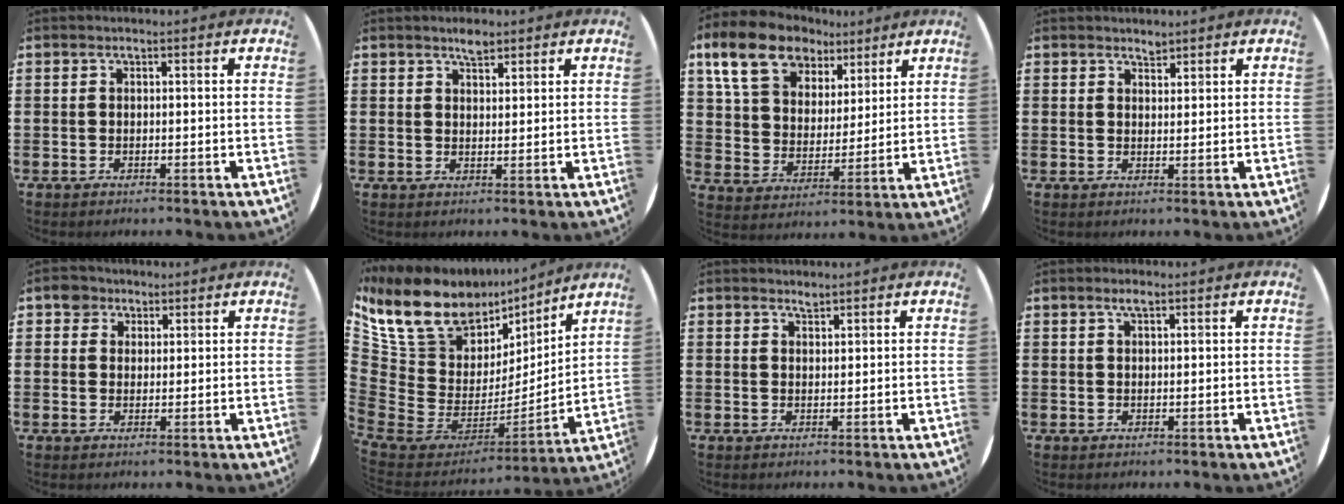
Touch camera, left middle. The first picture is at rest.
{"total": 2.4, "force": [2.1, 0.8, 0.9], "torque": [-0.012, 0.001, 0.037]}
{"total": 12.2, "force": [8.9, 7.0, 4.5], "torque": [-0.116, -0.016, 0.168]}
{"total": 1.5, "force": [1.4, 0.4, 0.1], "torque": [0.004, -0.002, 0.025]}
{"total": 3.0, "force": [2.2, 2.1, 0.2], "torque": [0.004, 0.001, 0.040]}
{"total": 12.9, "force": [9.4, 7.7, 4.3], "torque": [-0.138, -0.071, 0.172]}
{"total": 1.0, "force": [1.0, 0.1, 0.0], "torque": [0.007, -0.003, 0.018]}
{"total": 1.5, "force": [1.0, 0.4, 1.0], "torque": [-0.020, 0.004, 0.017]}